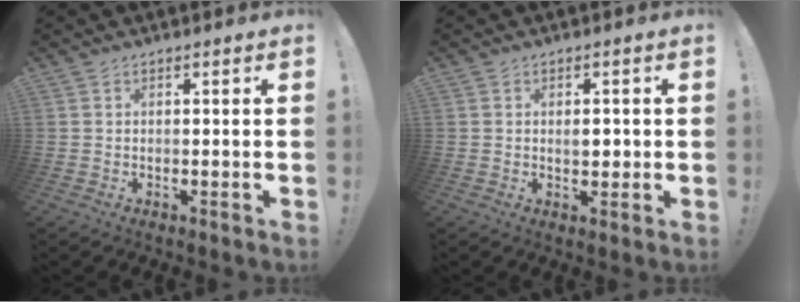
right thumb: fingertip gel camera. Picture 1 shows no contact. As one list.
[{"total": 3.0, "force": [0.0, 1.9, 2.3], "torque": [-0.024, 0.000, -0.006]}]